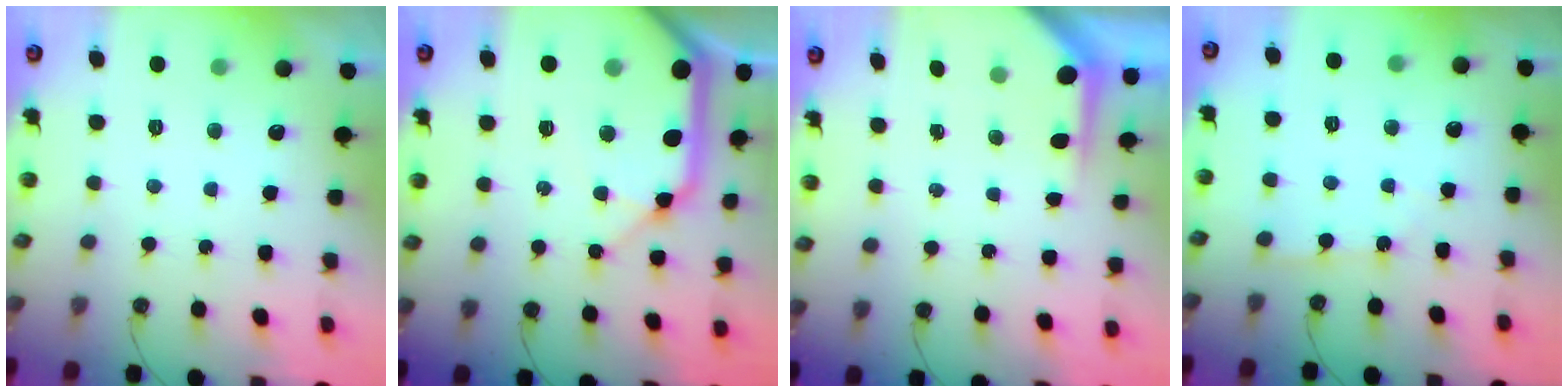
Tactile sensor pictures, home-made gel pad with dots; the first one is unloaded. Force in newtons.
{"total": 20.2, "press": 20.0, "slide": 3.0}
{"total": 3.5, "press": 3.5, "slide": 0.4}
{"total": 2.7, "press": 2.7, "slide": 0.4}